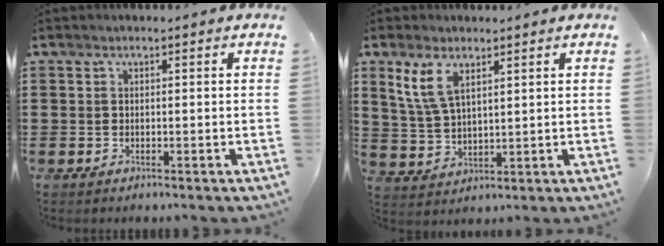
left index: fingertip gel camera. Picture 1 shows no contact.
{"total": 6.2, "force": [3.4, 2.8, 4.3], "torque": [-0.096, 0.006, 0.062]}